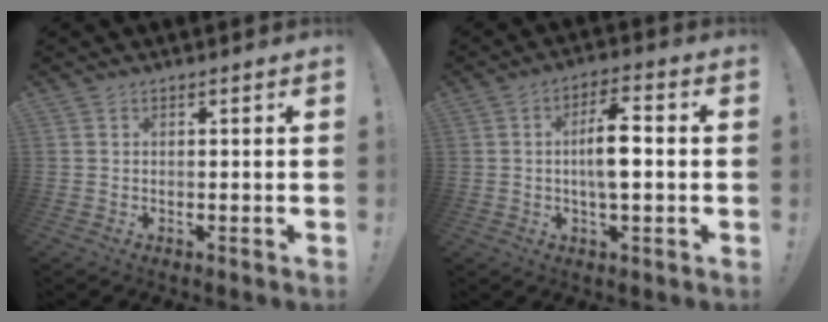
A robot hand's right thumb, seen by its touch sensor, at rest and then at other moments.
{"total": 8.9, "force": [-0.2, 3.1, 8.3], "torque": [-0.149, 0.008, -0.010]}